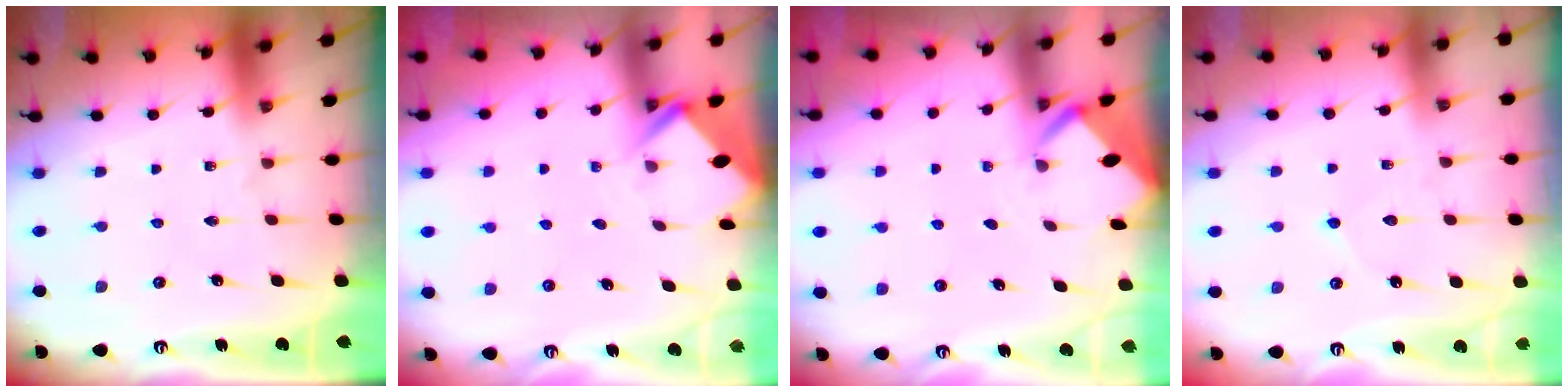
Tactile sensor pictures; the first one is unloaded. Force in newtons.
{"total": 2.8, "press": 2.8, "slide": 0.2}
{"total": 1.9, "press": 1.9, "slide": 0.2}
{"total": 3.5, "press": 3.5, "slide": 0.3}